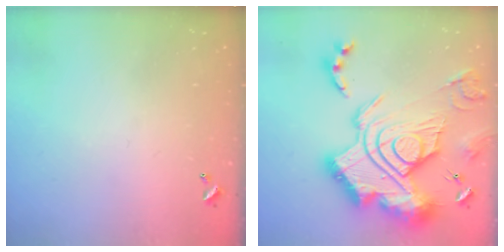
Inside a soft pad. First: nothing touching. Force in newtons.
{"total": 3.9, "press": 3.0, "slide": 2.5}